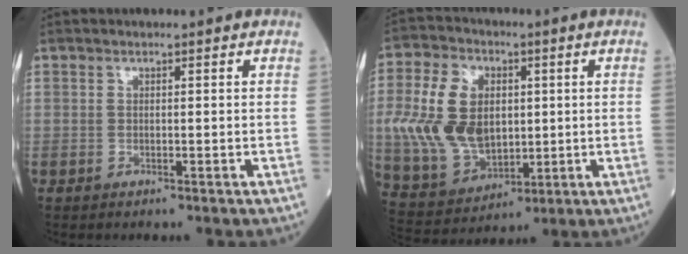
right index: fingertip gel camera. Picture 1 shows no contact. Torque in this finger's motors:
{"motor_torque": [1.82, 0.32, 0.40, 0.10]}